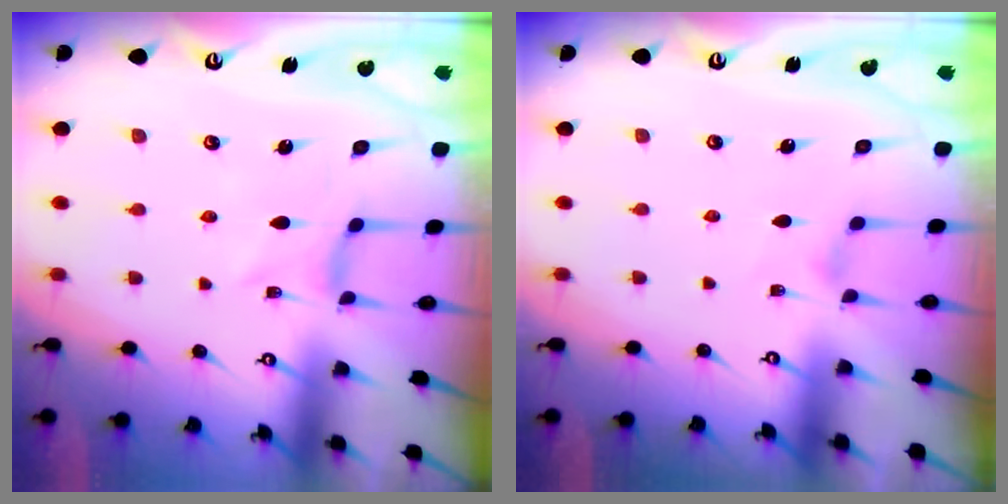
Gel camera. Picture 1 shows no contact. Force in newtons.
{"total": 1.5, "press": 1.4, "slide": 0.4}